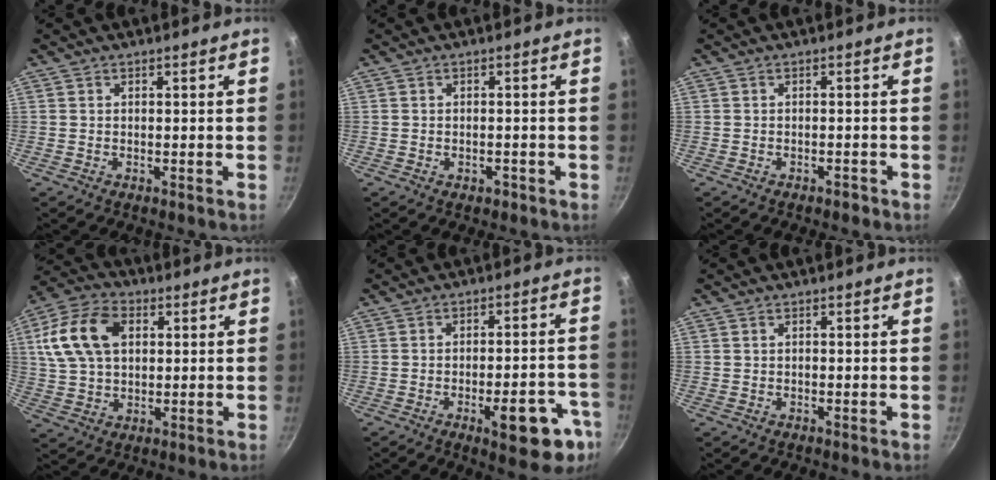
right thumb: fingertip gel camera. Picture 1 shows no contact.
{"total": 1.4, "force": [-0.8, 0.9, 0.8], "torque": [-0.009, 0.004, -0.009]}
{"total": 1.2, "force": [-0.9, 0.5, 0.5], "torque": [-0.005, 0.013, -0.006]}
{"total": 14.8, "force": [3.7, 10.0, 10.2], "torque": [-0.179, 0.011, 0.061]}
{"total": 13.0, "force": [-6.1, 4.9, 10.4], "torque": [-0.094, 0.029, -0.074]}
{"total": 0.0}